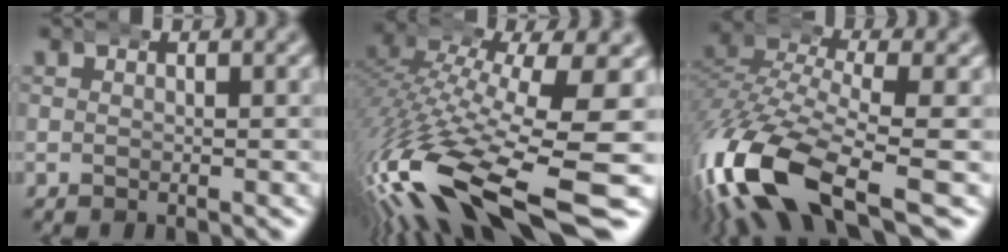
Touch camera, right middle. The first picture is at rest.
{"total": 12.9, "force": [-5.9, 5.3, 10.1], "torque": [-0.221, -0.049, -0.069]}
{"total": 9.6, "force": [-4.3, 4.9, 7.1], "torque": [-0.179, -0.036, -0.060]}